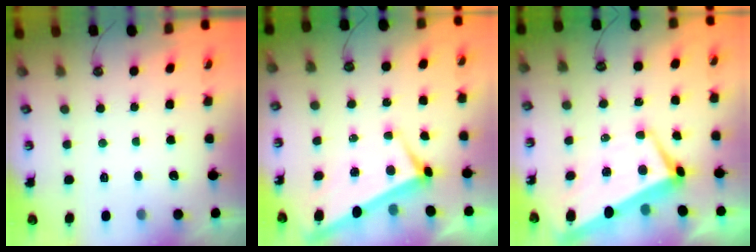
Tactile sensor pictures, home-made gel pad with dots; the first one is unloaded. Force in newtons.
{"total": 2.9, "press": 2.7, "slide": 0.9}
{"total": 1.8, "press": 1.2, "slide": 1.3}